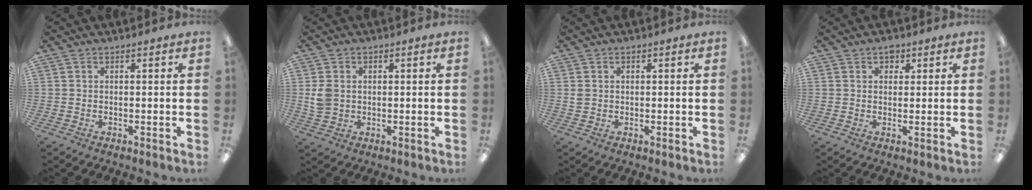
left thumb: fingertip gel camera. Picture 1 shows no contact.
{"total": 4.7, "force": [0.6, 3.8, 2.7], "torque": [-0.045, 0.005, 0.014]}
{"total": 1.4, "force": [0.4, 1.0, 0.8], "torque": [-0.017, 0.004, 0.006]}
{"total": 2.6, "force": [1.7, 1.6, 1.2], "torque": [-0.002, -0.006, 0.026]}